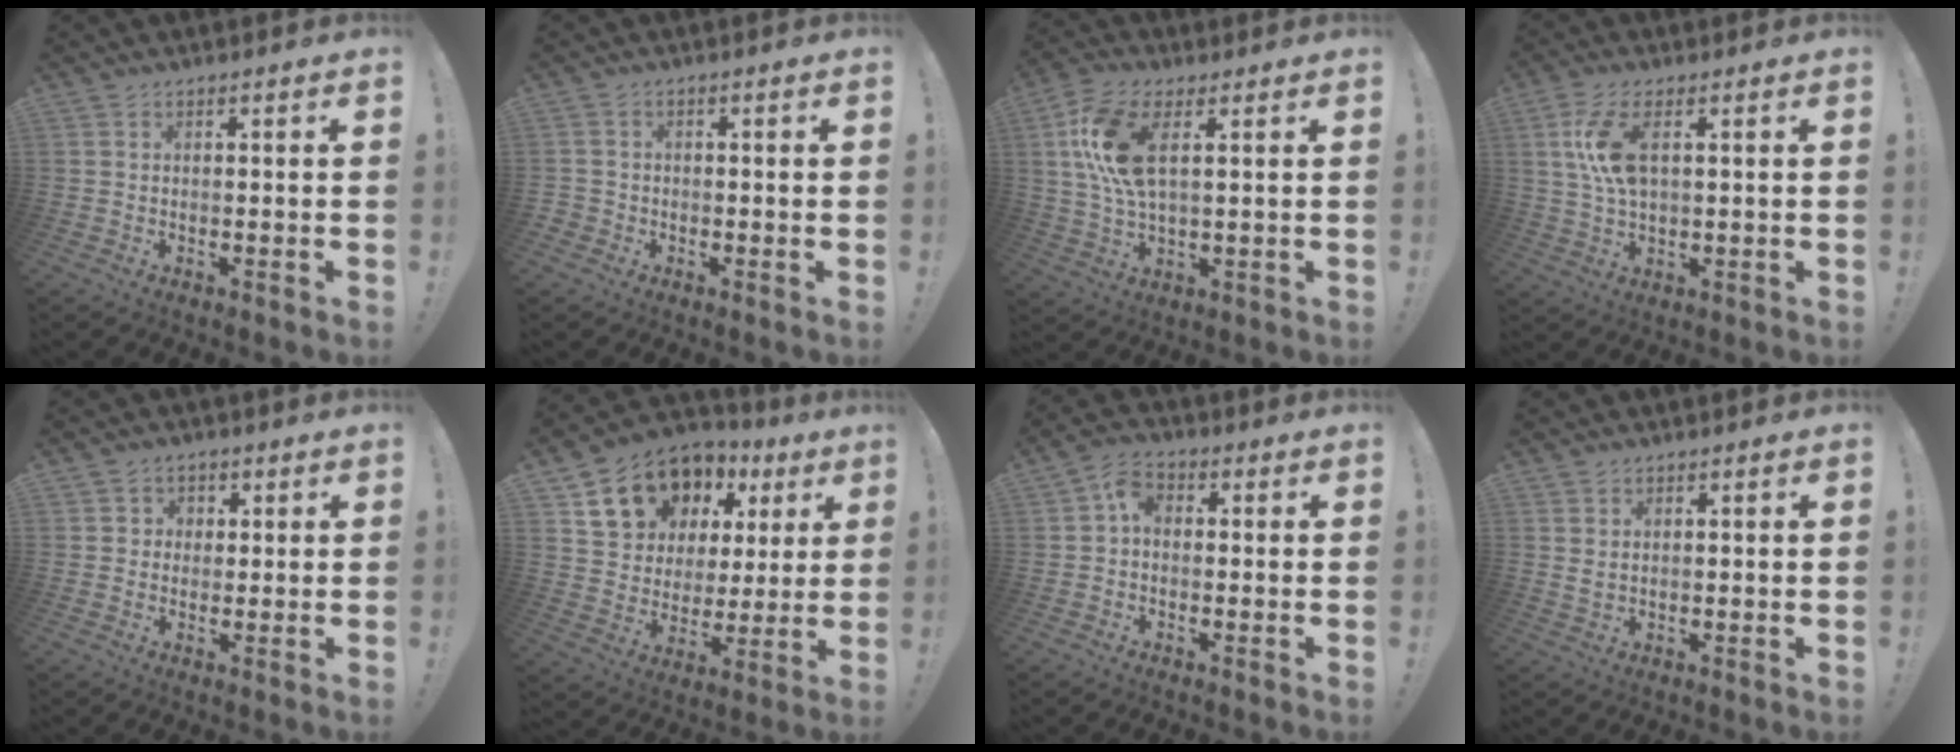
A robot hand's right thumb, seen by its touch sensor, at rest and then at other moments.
{"total": 1.7, "force": [-0.9, 1.3, 0.7], "torque": [-0.010, 0.005, -0.015]}
{"total": 12.8, "force": [3.7, 5.6, 10.9], "torque": [-0.233, -0.009, 0.067]}
{"total": 9.8, "force": [2.2, 4.3, 8.6], "torque": [-0.170, -0.006, 0.040]}
{"total": 3.1, "force": [0.7, 3.0, 0.5], "torque": [0.006, -0.003, 0.008]}
{"total": 16.3, "force": [9.5, 11.5, 6.5], "torque": [-0.100, -0.054, 0.192]}
{"total": 5.5, "force": [0.1, 3.8, 4.0], "torque": [-0.069, 0.007, 0.002]}
{"total": 2.1, "force": [1.1, 1.3, 1.2], "torque": [-0.016, 0.000, 0.018]}